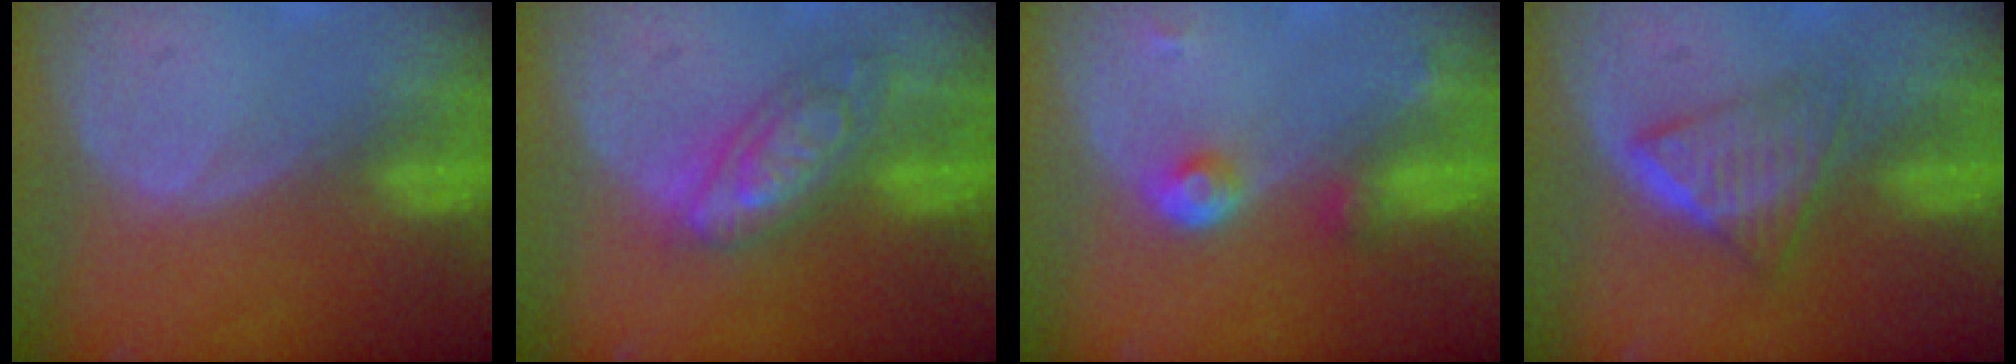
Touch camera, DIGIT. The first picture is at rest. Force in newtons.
{"total": 7.2, "press": 7.2, "slide": 0.6}
{"total": 3.8, "press": 3.6, "slide": 1.2}
{"total": 6.3, "press": 5.4, "slide": 3.3}